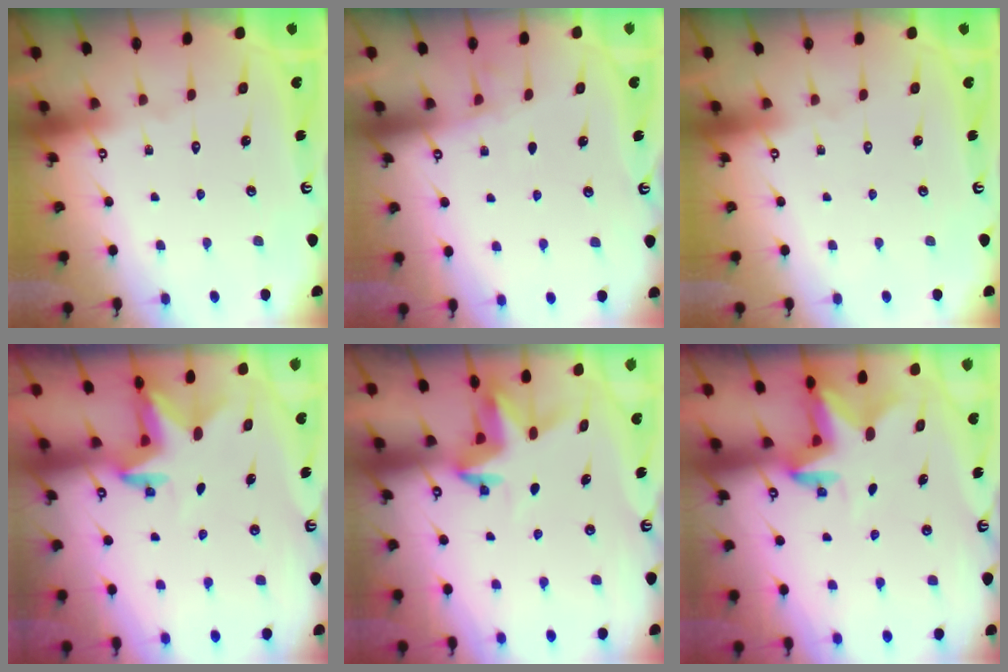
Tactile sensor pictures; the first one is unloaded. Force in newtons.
{"total": 2.6, "press": 2.5, "slide": 0.4}
{"total": 0.0}
{"total": 2.5, "press": 2.5, "slide": 0.4}
{"total": 3.9, "press": 3.9, "slide": 0.3}
{"total": 2.6, "press": 2.5, "slide": 0.5}